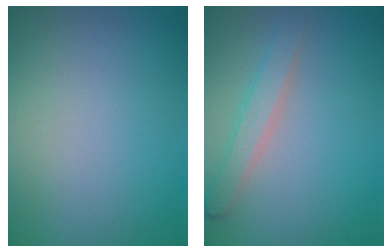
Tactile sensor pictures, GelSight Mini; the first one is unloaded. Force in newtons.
{"total": 2.6, "press": 2.6, "slide": 0.1}